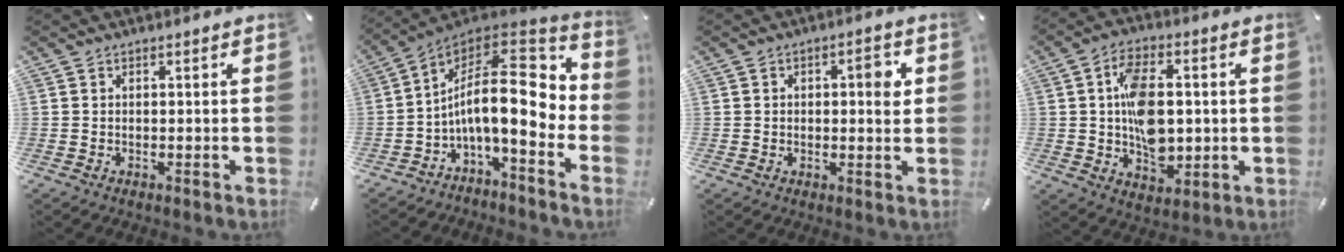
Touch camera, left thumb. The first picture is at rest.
{"total": 18.6, "force": [-1.0, 7.6, 16.9], "torque": [-0.302, -0.034, -0.025]}
{"total": 4.7, "force": [0.8, 2.3, 4.1], "torque": [-0.048, -0.001, 0.003]}
{"total": 12.8, "force": [0.4, 8.3, 9.7], "torque": [-0.161, 0.011, 0.009]}